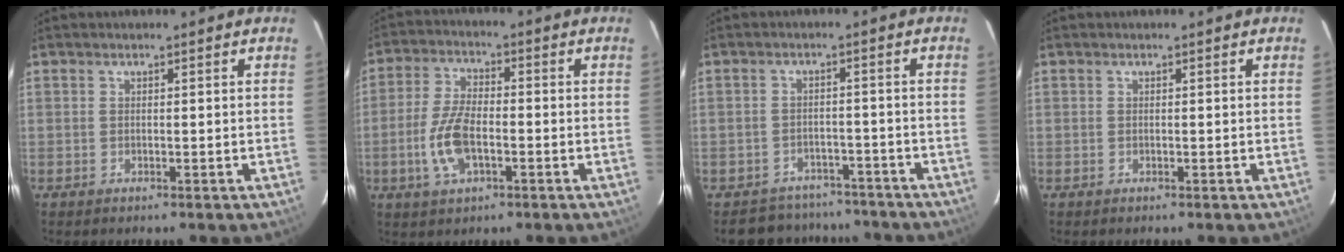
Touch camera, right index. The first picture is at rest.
{"total": 9.1, "force": [-2.7, 4.2, 7.6], "torque": [-0.164, 0.002, -0.050]}
{"total": 9.9, "force": [-8.6, 4.7, 1.5], "torque": [-0.041, 0.018, -0.108]}
{"total": 0.0}